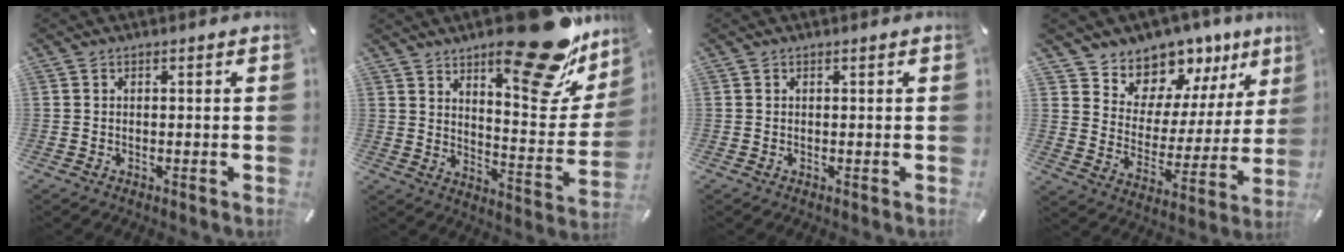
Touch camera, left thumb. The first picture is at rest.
{"total": 24.1, "force": [17.6, 8.7, 14.0], "torque": [-0.171, -0.136, 0.286]}
{"total": 0.0}
{"total": 10.6, "force": [9.0, 5.4, -1.1], "torque": [0.005, -0.111, 0.164]}